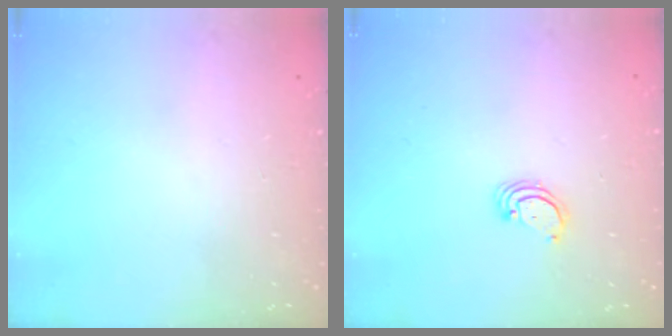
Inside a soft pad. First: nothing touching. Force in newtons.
{"total": 2.5, "press": 2.5, "slide": 0.2}